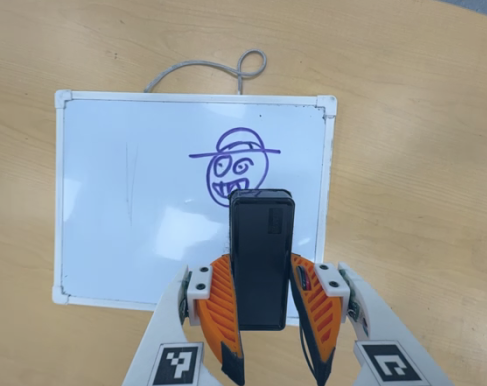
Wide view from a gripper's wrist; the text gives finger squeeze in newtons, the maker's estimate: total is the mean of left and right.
{"total": 4.5, "left": 3.0, "right": 6.0}